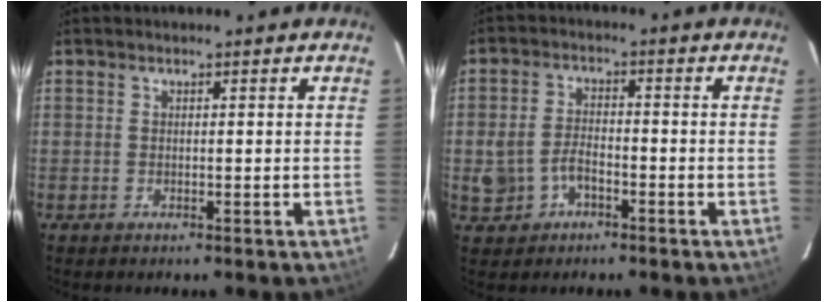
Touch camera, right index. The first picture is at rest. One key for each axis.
{"total": 6.1, "fx": -2.4, "fy": 4.3, "fz": 3.5, "tx": -0.086, "ty": 0.012, "tz": -0.035}